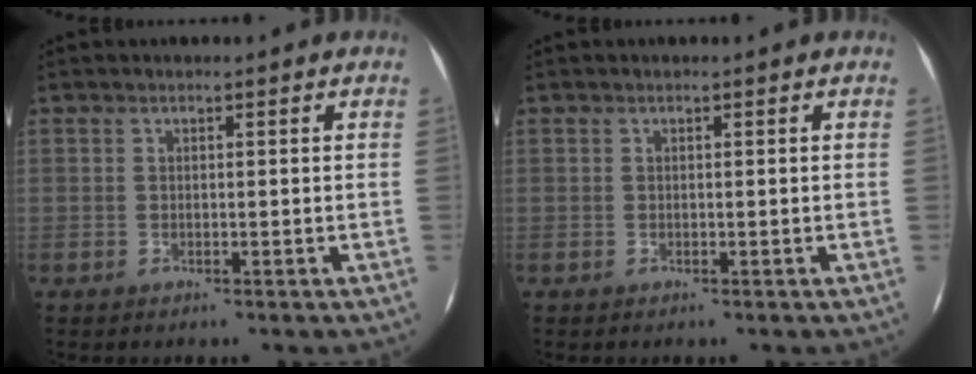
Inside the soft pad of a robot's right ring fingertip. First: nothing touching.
{"total": 0.0}